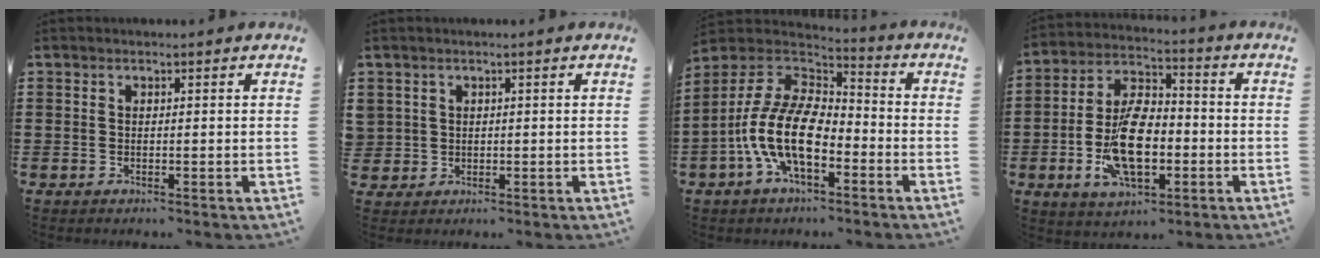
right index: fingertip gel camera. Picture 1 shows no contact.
{"total": 1.5, "force": [0.4, 1.4, 0.0], "torque": [-0.006, 0.007, 0.007]}
{"total": 13.3, "force": [-4.8, 6.2, 10.7], "torque": [-0.258, -0.004, -0.101]}
{"total": 11.6, "force": [-2.8, 6.2, 9.4], "torque": [-0.189, 0.005, -0.050]}